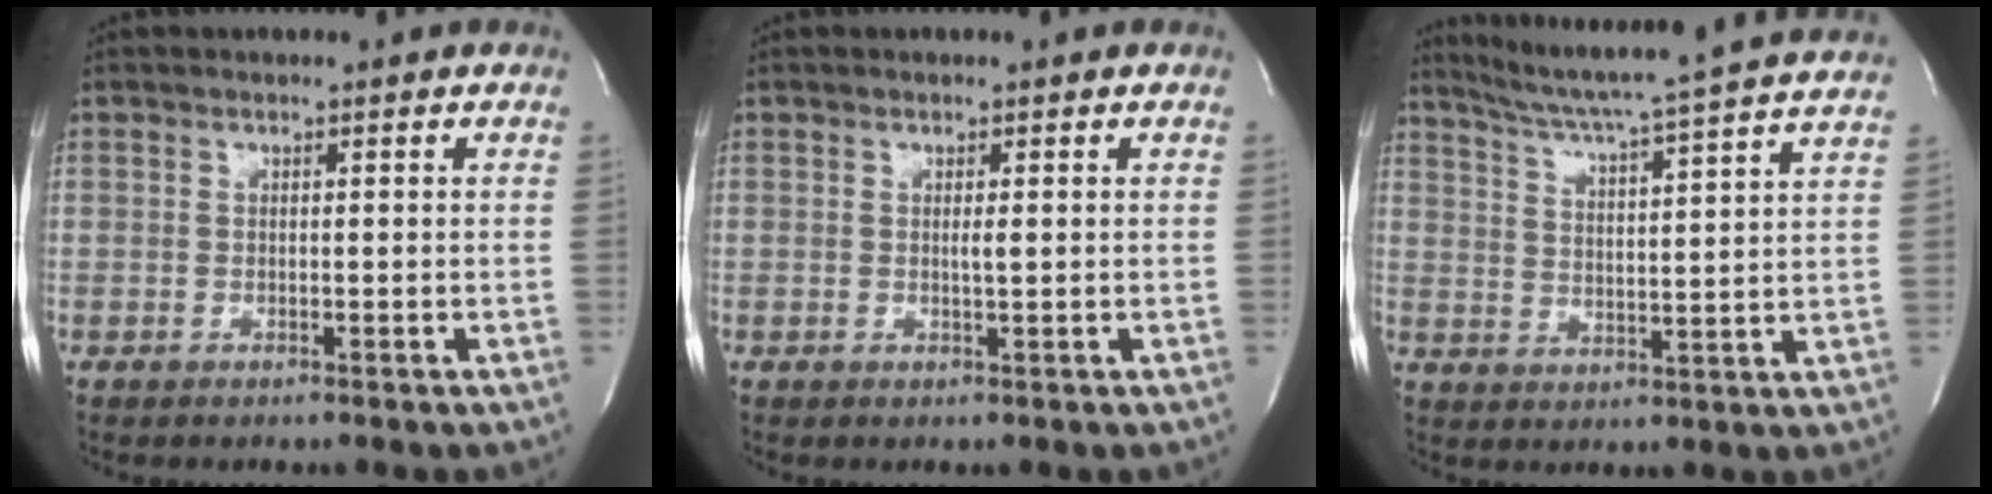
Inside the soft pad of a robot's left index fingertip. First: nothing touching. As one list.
[{"total": 0.9, "force": [-0.1, -0.1, 0.9], "torque": [-0.023, -0.009, 0.000]}, {"total": 19.1, "force": [17.1, -2.0, 8.2], "torque": [-0.144, -0.037, 0.227]}]